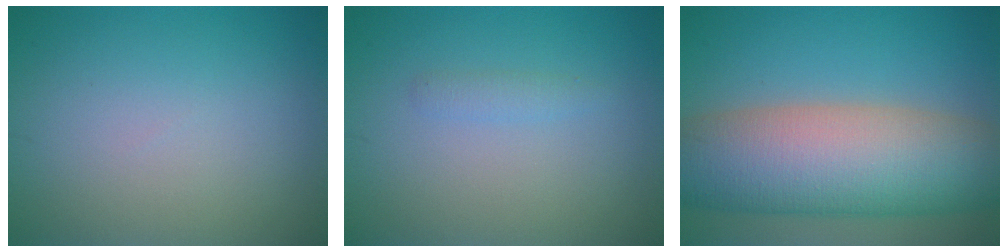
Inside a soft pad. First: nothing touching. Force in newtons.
{"total": 0.9, "press": 0.9, "slide": 0.0}
{"total": 13.2, "press": 13.2, "slide": 0.7}